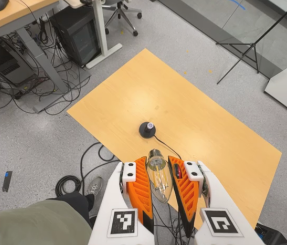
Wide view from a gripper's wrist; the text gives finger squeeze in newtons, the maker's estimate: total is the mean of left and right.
{"total": 21.2, "left": 22.7, "right": 19.8}